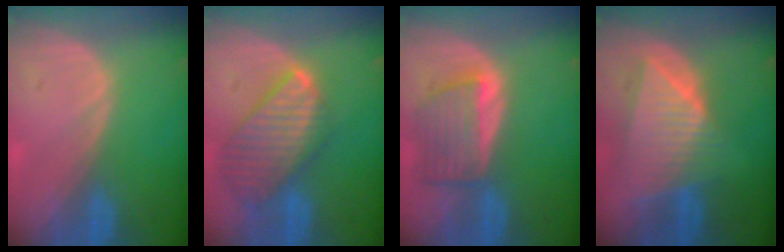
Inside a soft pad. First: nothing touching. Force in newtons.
{"total": 9.7, "press": 8.4, "slide": 4.9}
{"total": 6.4, "press": 6.4, "slide": 0.8}
{"total": 9.0, "press": 8.0, "slide": 4.2}